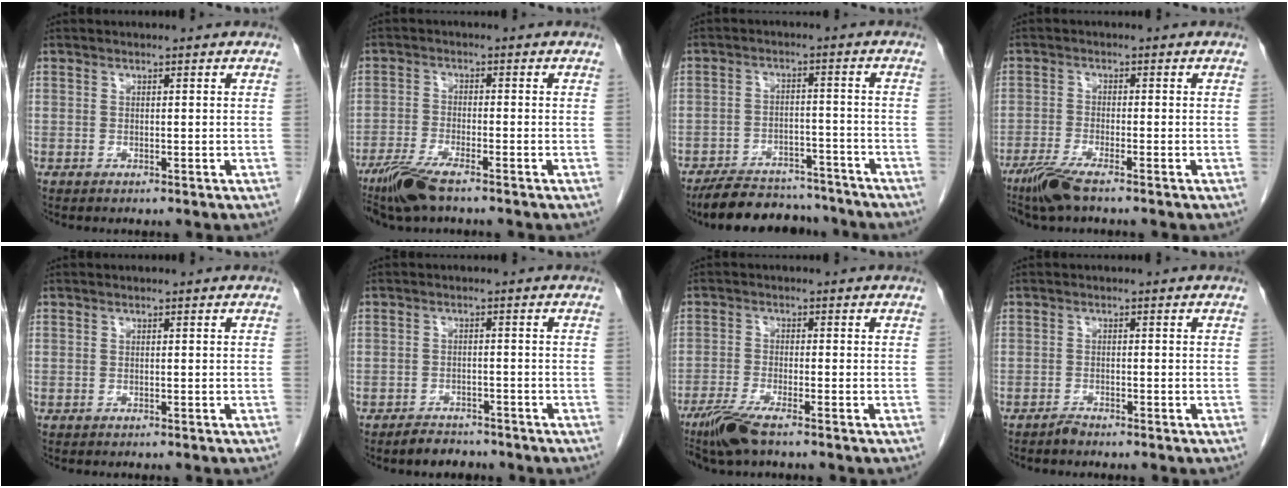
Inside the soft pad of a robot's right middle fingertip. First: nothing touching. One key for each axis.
{"total": 6.9, "fx": -5.1, "fy": 0.9, "fz": 4.5, "tx": -0.093, "ty": -0.018, "tz": -0.095}
{"total": 12.6, "fx": -11.4, "fy": 4.0, "fz": 3.5, "tx": -0.049, "ty": 0.009, "tz": -0.164}
{"total": 5.2, "fx": -3.8, "fy": 0.3, "fz": 3.4, "tx": -0.075, "ty": -0.016, "tz": -0.076}
{"total": 0.7, "fx": -0.6, "fy": 0.1, "fz": 0.3, "tx": -0.007, "ty": -0.003, "tz": -0.007}
{"total": 3.6, "fx": -3.1, "fy": 1.7, "fz": 0.5, "tx": -0.015, "ty": 0.002, "tz": -0.045}
{"total": 5.8, "fx": -4.3, "fy": 0.5, "fz": 3.9, "tx": -0.084, "ty": -0.018, "tz": -0.083}
{"total": 1.1, "fx": -1.1, "fy": 0.1, "fz": 0.2, "tx": -0.005, "ty": -0.001, "tz": -0.020}